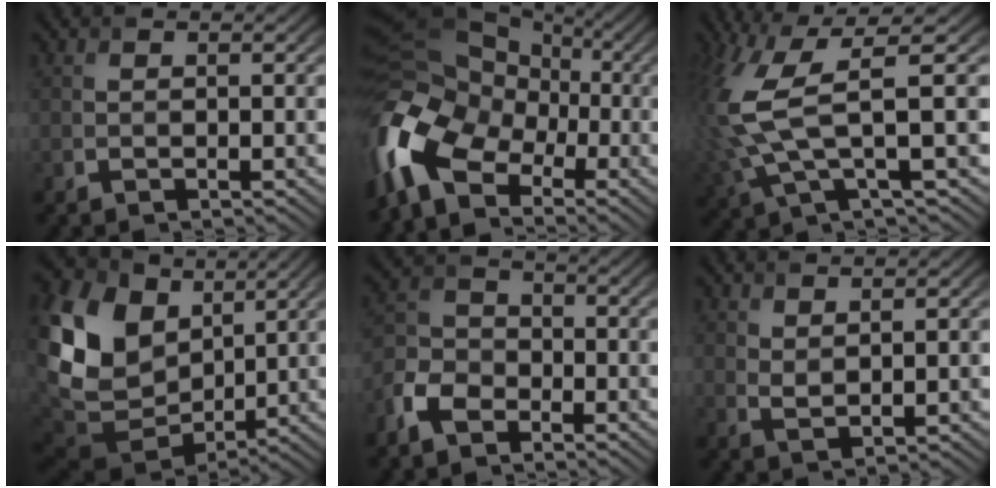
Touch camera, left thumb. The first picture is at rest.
{"total": 13.9, "force": [-5.6, 9.2, 8.8], "torque": [-0.237, -0.033, -0.115]}
{"total": 10.4, "force": [1.7, 3.1, 9.7], "torque": [-0.242, -0.004, 0.033]}
{"total": 16.1, "force": [4.7, 11.6, 10.2], "torque": [-0.286, 0.010, 0.094]}
{"total": 5.7, "force": [-3.7, 3.4, 2.7], "torque": [-0.068, 0.001, -0.092]}
{"total": 2.1, "force": [1.7, 0.6, 1.1], "torque": [-0.027, -0.003, 0.039]}